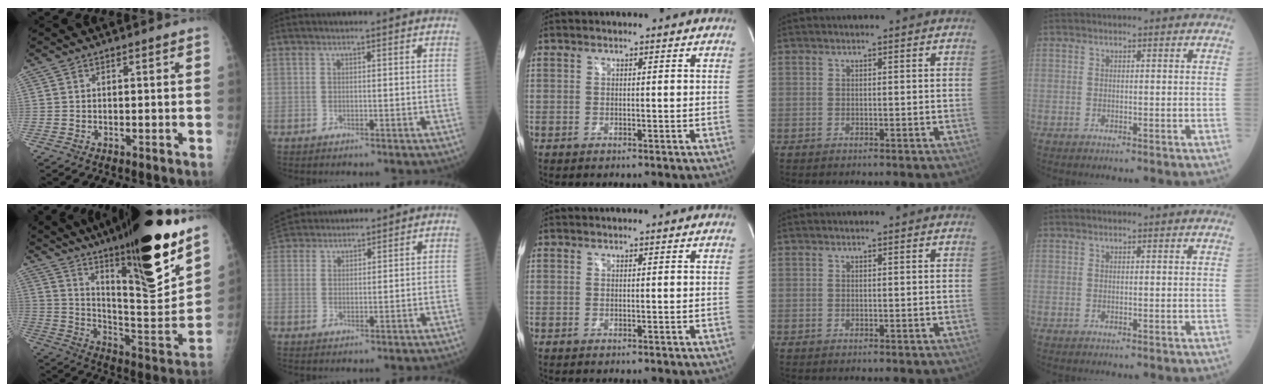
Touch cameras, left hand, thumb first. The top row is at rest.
{"thumb": {"total": 30.4, "force": [20.0, 5.9, 22.1], "torque": [-0.315, -0.083, 0.320]}, "index": {"total": 9.2, "force": [8.5, 2.7, 2.2], "torque": [-0.046, 0.043, 0.153]}}